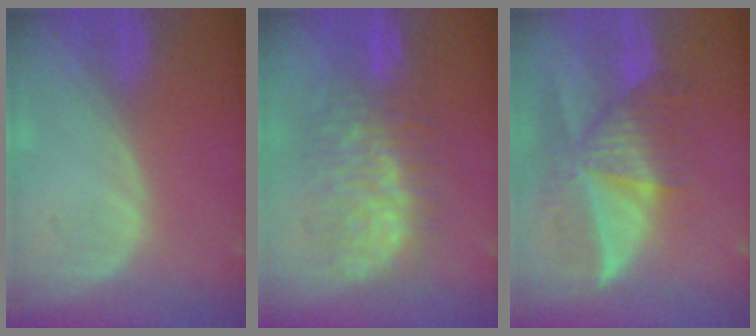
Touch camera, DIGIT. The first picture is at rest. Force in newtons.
{"total": 9.5, "press": 9.5, "slide": 0.7}
{"total": 9.5, "press": 8.5, "slide": 4.3}